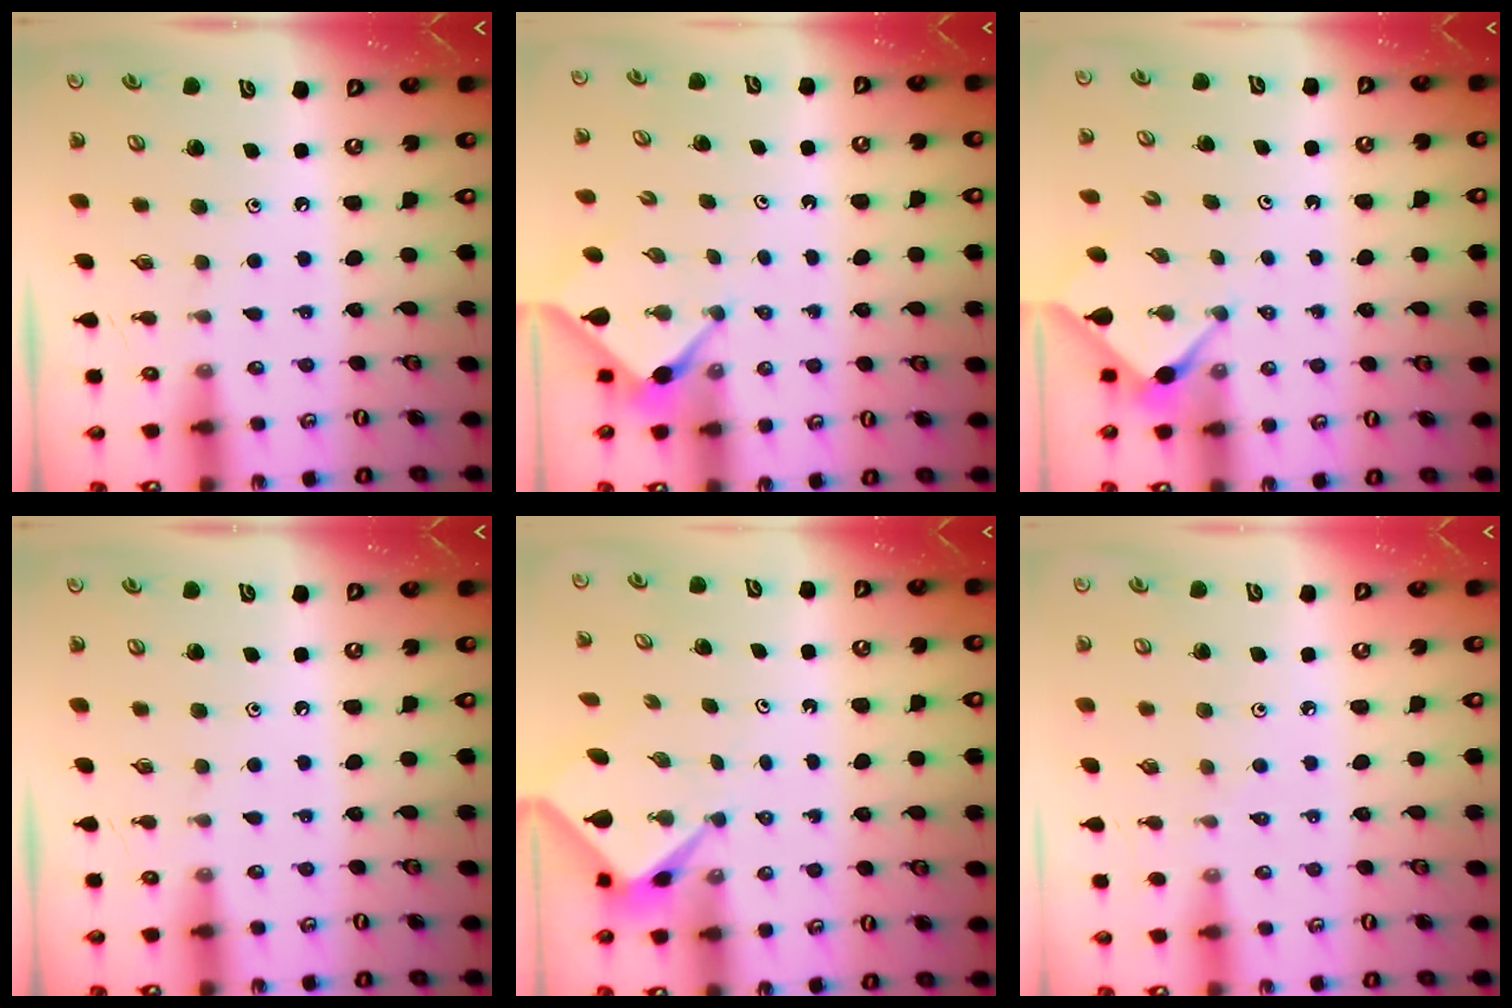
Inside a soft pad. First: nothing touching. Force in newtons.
{"total": 3.0, "press": 3.0, "slide": 0.4}
{"total": 3.0, "press": 3.0, "slide": 0.3}
{"total": 0.0}
{"total": 2.2, "press": 2.2, "slide": 0.2}
{"total": 1.7, "press": 1.6, "slide": 0.4}